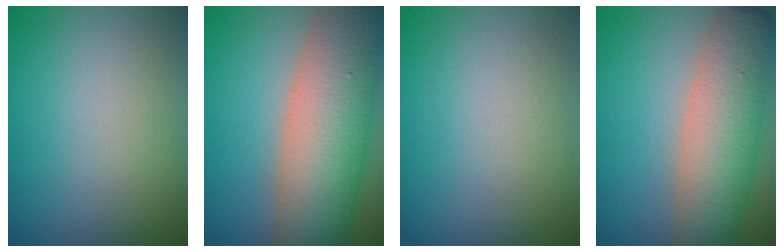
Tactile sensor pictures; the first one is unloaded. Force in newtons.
{"total": 11.6, "press": 11.6, "slide": 0.8}
{"total": 0.0}
{"total": 8.0, "press": 8.0, "slide": 0.5}